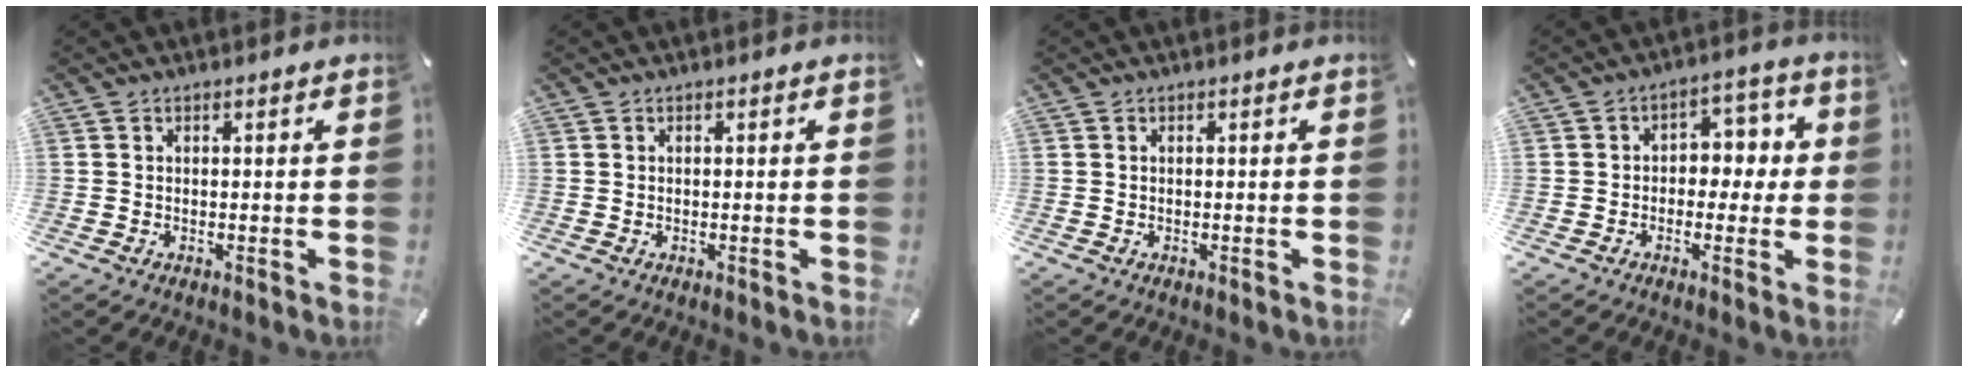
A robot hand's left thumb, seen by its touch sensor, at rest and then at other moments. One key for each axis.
{"total": 0.0}
{"total": 0.0}
{"total": 6.0, "fx": -0.7, "fy": 4.9, "fz": 3.4, "tx": -0.038, "ty": 0.006, "tz": -0.024}